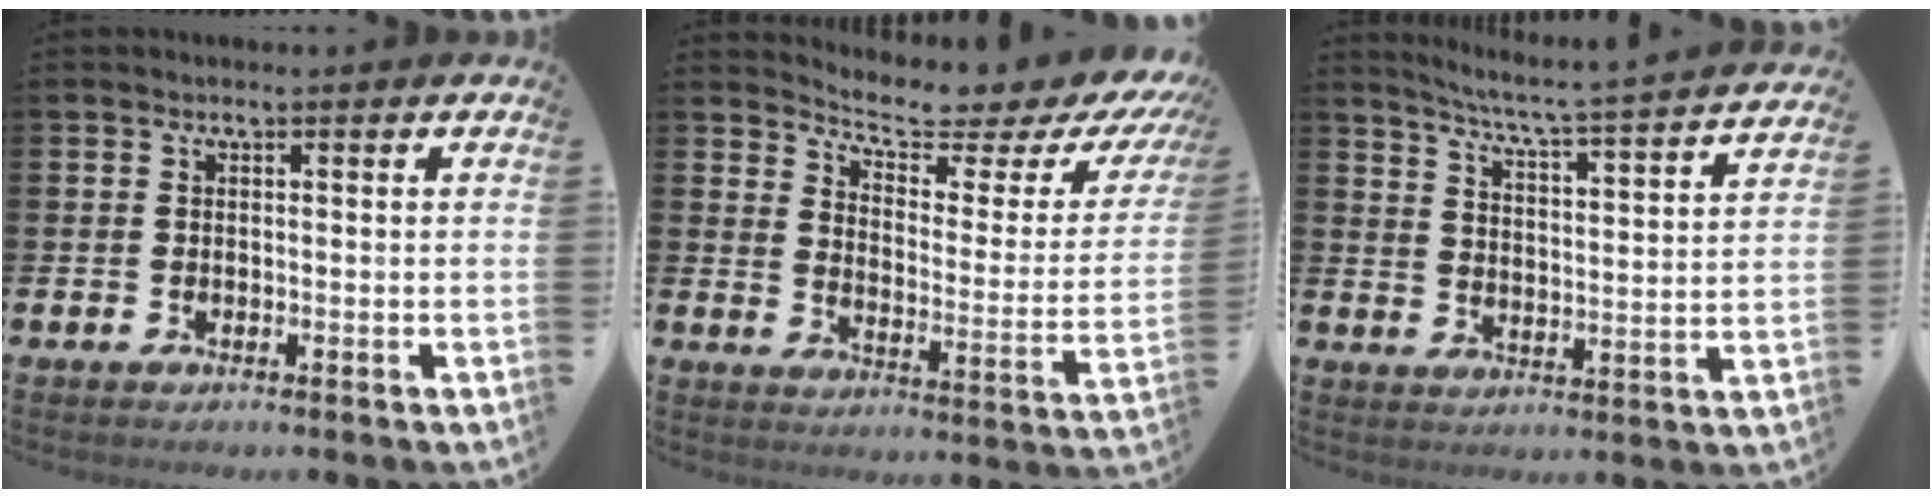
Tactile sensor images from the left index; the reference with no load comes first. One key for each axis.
{"total": 5.3, "fx": 4.9, "fy": 0.8, "fz": 2.1, "tx": -0.055, "ty": -0.048, "tz": 0.070}
{"total": 5.2, "fx": 4.9, "fy": -0.5, "fz": 1.8, "tx": -0.059, "ty": -0.047, "tz": 0.077}